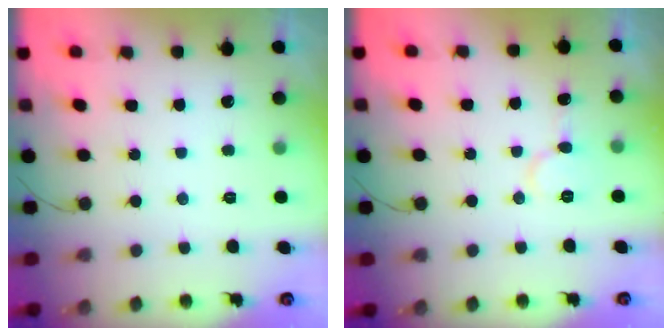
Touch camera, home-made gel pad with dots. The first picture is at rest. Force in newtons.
{"total": 5.8, "press": 5.7, "slide": 0.6}